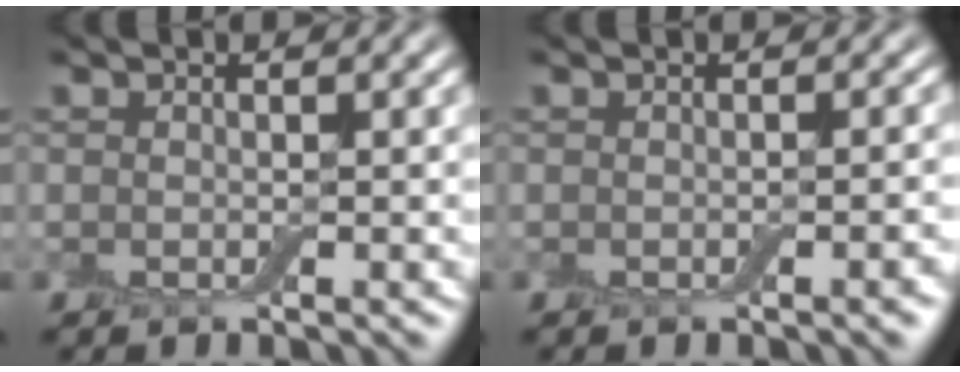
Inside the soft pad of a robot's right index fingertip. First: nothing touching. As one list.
[{"total": 1.4, "force": [-0.6, 0.2, 1.3], "torque": [-0.012, 0.000, -0.006]}]